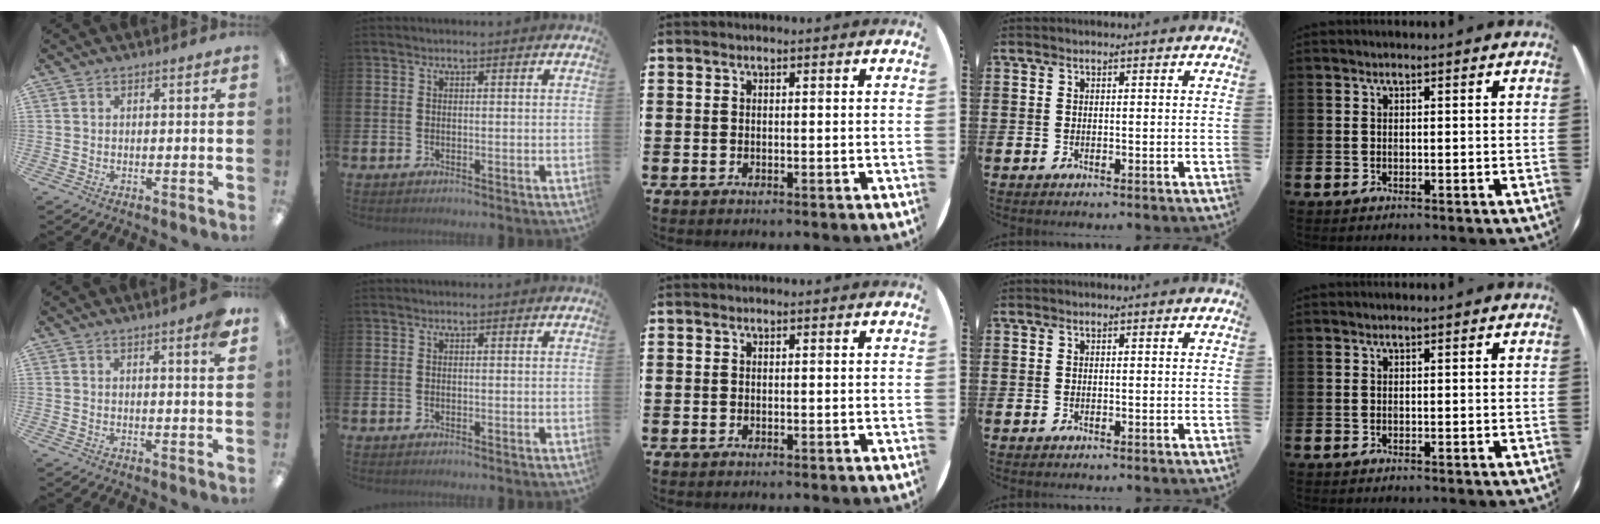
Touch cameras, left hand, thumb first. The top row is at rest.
{"thumb": {"total": 3.4, "force": [2.1, 0.1, 2.7], "torque": [-0.042, -0.006, 0.031]}}